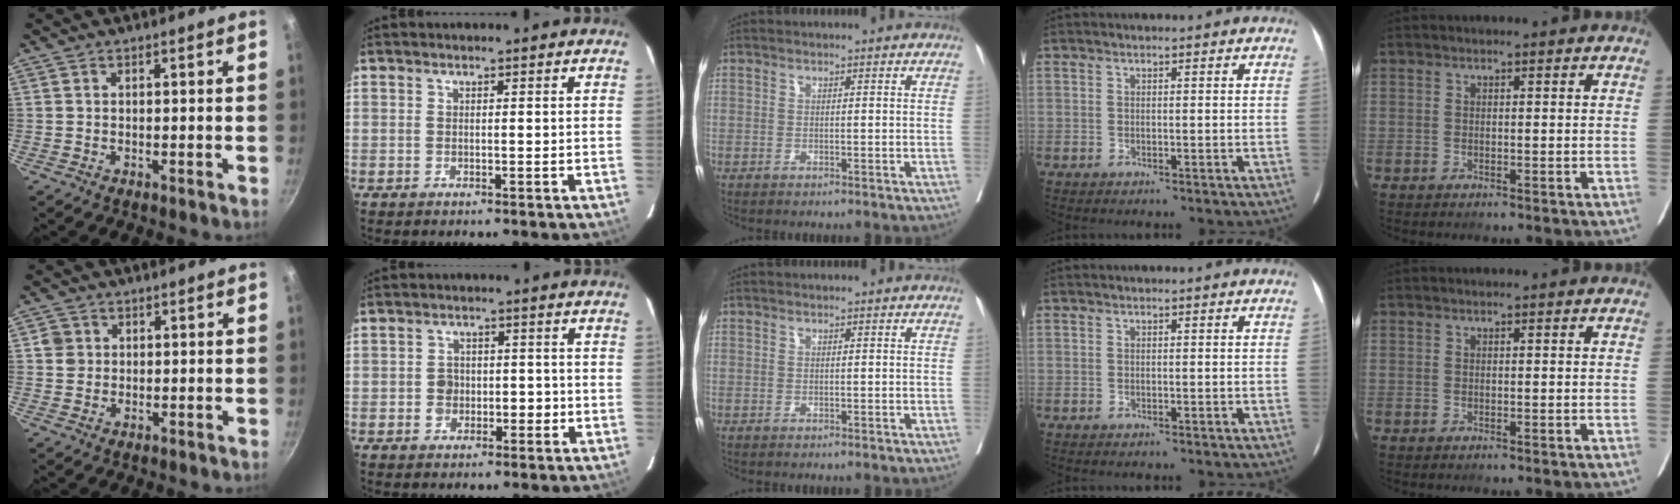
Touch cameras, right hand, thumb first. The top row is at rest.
{"thumb": {"total": 2.9, "force": [0.6, 2.7, 0.7], "torque": [0.001, 0.001, 0.009]}, "index": {"total": 4.3, "force": [-0.9, 3.2, 2.6], "torque": [-0.035, 0.015, -0.010]}}